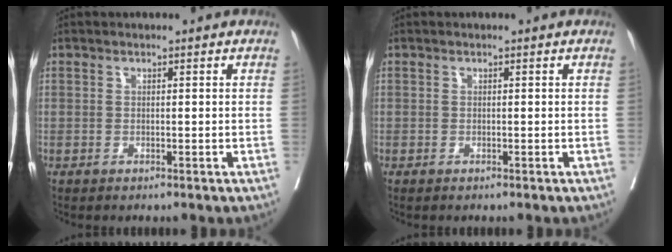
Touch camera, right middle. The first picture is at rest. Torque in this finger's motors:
{"motor_torque": [0.56, -0.68, 0.16, 0.05]}